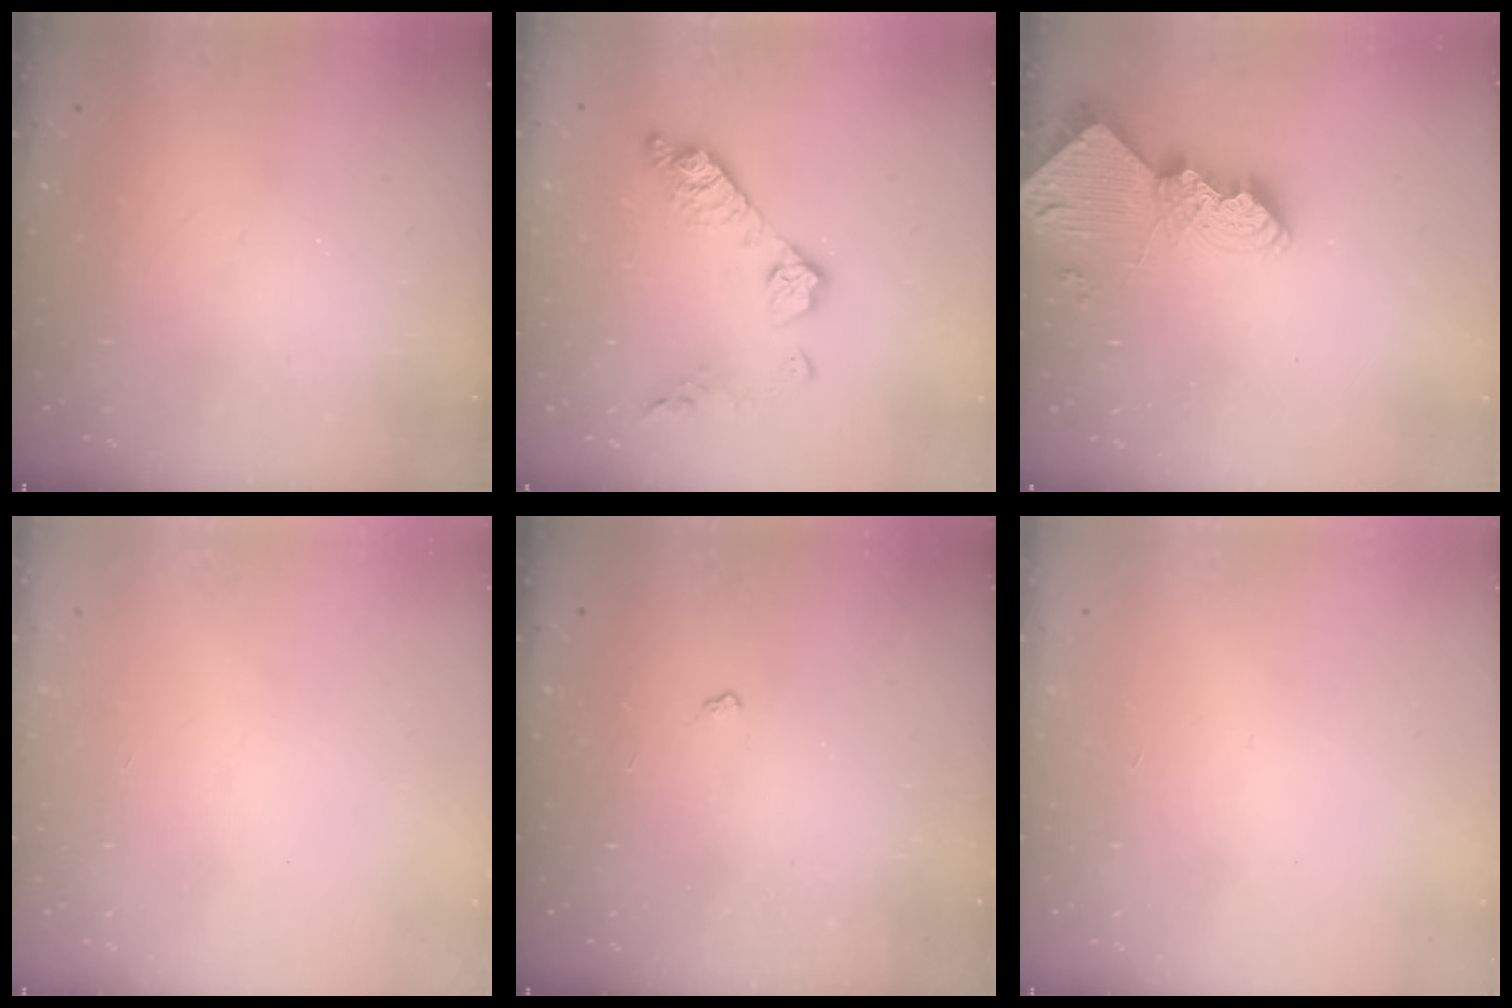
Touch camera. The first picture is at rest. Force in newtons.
{"total": 12.1, "press": 12.0, "slide": 0.6}
{"total": 9.5, "press": 9.5, "slide": 0.8}
{"total": 0.0}
{"total": 2.5, "press": 2.4, "slide": 0.5}
{"total": 0.0}